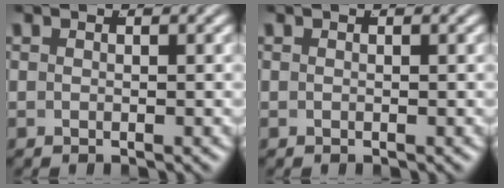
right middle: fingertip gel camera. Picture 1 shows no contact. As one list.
[{"total": 0.0}]